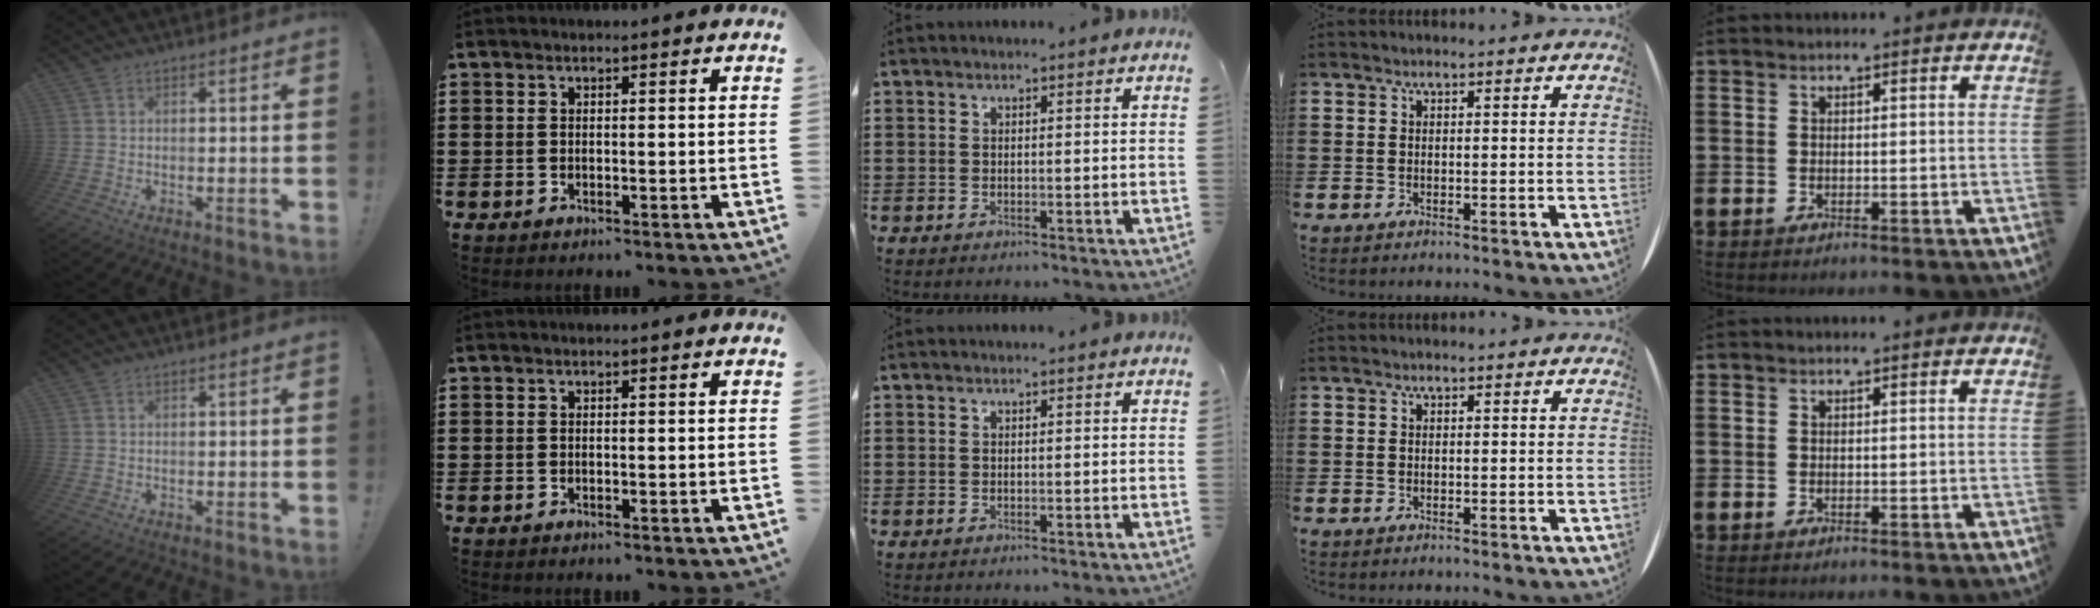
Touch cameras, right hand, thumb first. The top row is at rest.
{}